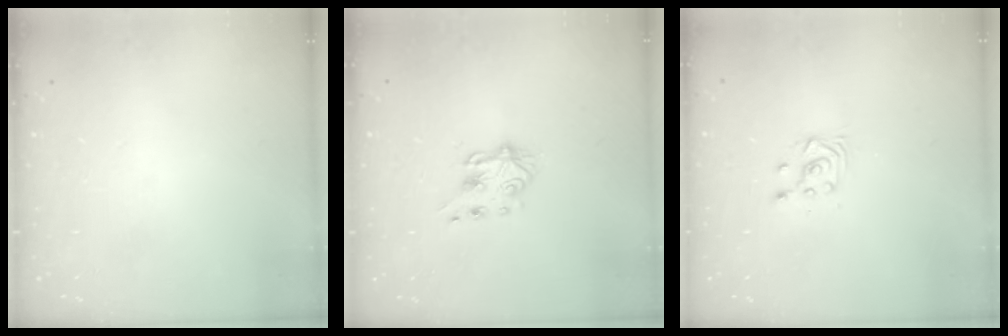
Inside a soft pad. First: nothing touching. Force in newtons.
{"total": 6.5, "press": 6.5, "slide": 0.6}
{"total": 4.1, "press": 4.0, "slide": 1.0}